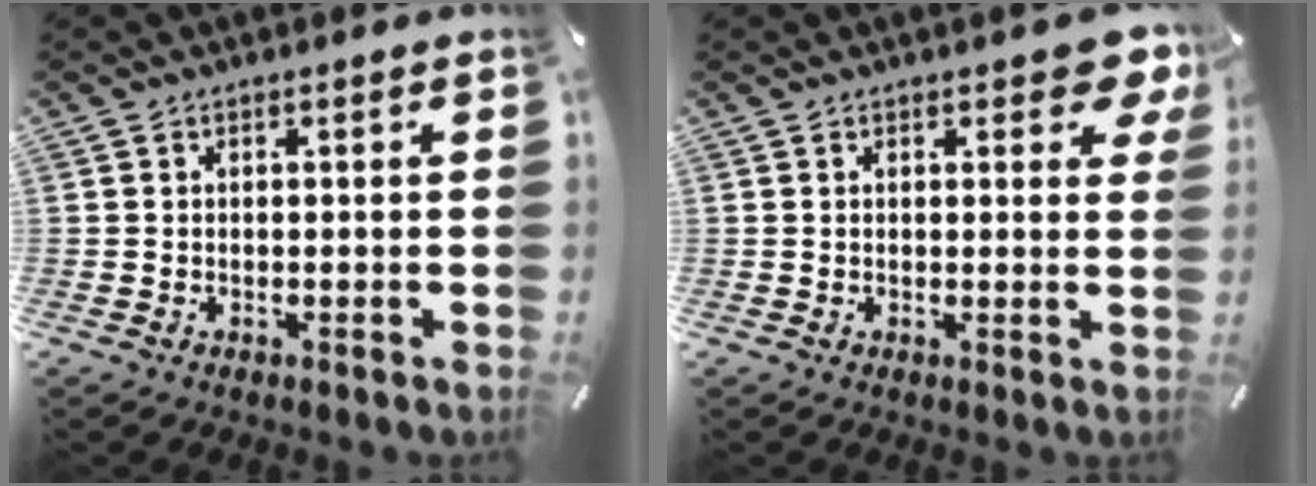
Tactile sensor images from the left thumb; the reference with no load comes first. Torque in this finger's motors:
{"motor_torque": [2.51, 2.50, 1.40, -1.37, 0.08]}